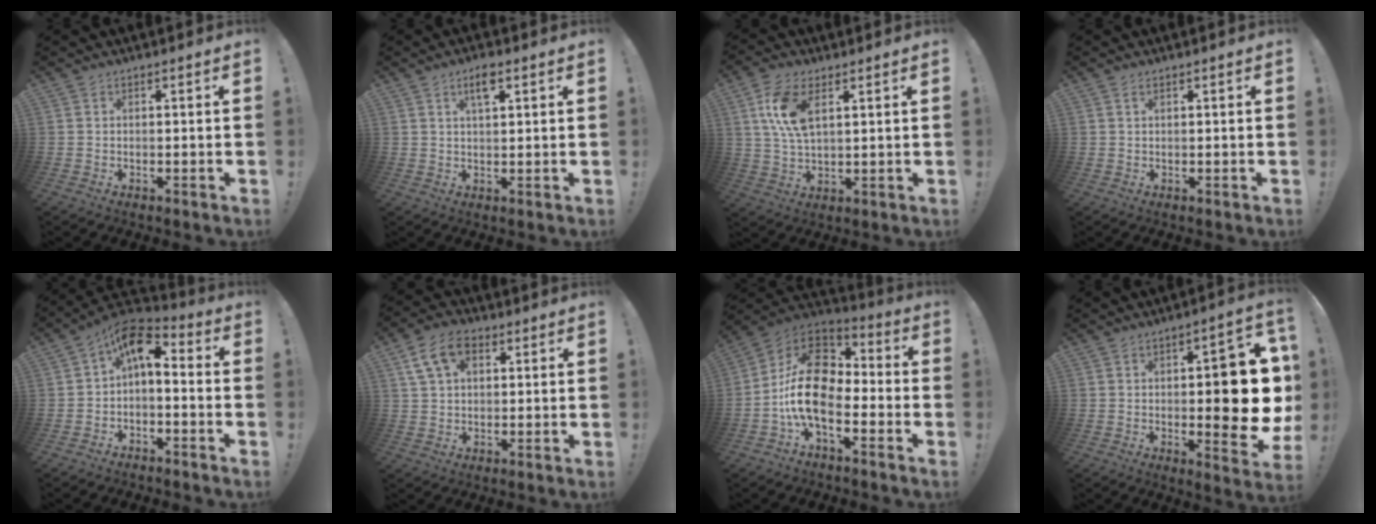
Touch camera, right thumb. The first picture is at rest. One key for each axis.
{"total": 4.8, "fx": 2.4, "fy": 1.5, "fz": 3.9, "tx": -0.066, "ty": 0.001, "tz": 0.037}
{"total": 10.4, "fx": 3.9, "fy": 5.2, "fz": 8.2, "tx": -0.169, "ty": -0.006, "tz": 0.069}
{"total": 1.0, "fx": 0.5, "fy": 0.4, "fz": 0.7, "tx": -0.015, "ty": 0.001, "tz": 0.009}
{"total": 7.8, "fx": 1.0, "fy": 4.4, "fz": 6.3, "tx": -0.098, "ty": -0.001, "tz": 0.024}
{"total": 10.5, "fx": 4.4, "fy": 6.7, "fz": 6.8, "tx": -0.112, "ty": 0.002, "tz": 0.085}
{"total": 18.0, "fx": -3.8, "fy": 10.7, "fz": 14.0, "tx": -0.256, "ty": 0.031, "tz": -0.056}
{"total": 15.2, "fx": -0.3, "fy": 4.6, "fz": 14.5, "tx": -0.182, "ty": -0.004, "tz": -0.006}